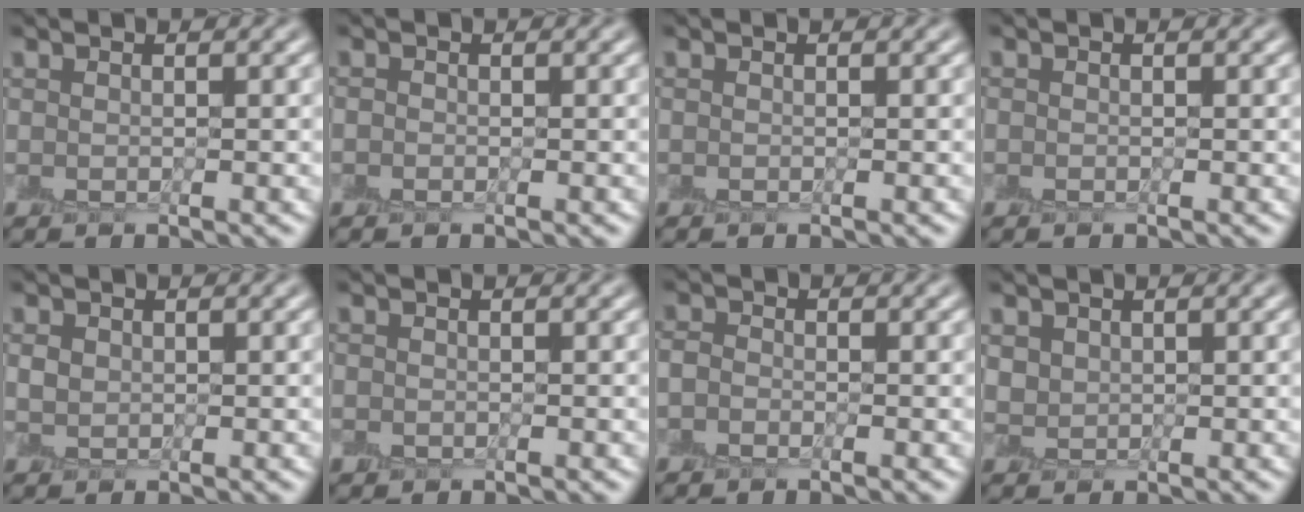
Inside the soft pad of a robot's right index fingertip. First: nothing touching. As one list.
[{"total": 0.6, "force": [-0.4, 0.4, 0.0], "torque": [0.004, 0.001, -0.005]}, {"total": 0.0}, {"total": 0.6, "force": [-0.3, 0.4, -0.1], "torque": [0.006, 0.001, -0.002]}, {"total": 1.1, "force": [0.0, 1.0, 0.4], "torque": [-0.008, 0.003, 0.008]}, {"total": 0.5, "force": [-0.3, 0.4, 0.0], "torque": [0.003, 0.002, -0.002]}, {"total": 1.1, "force": [-0.7, 0.8, 0.2], "torque": [-0.001, 0.003, -0.015]}, {"total": 1.5, "force": [0.6, 1.3, 0.4], "torque": [-0.009, 0.001, 0.020]}]